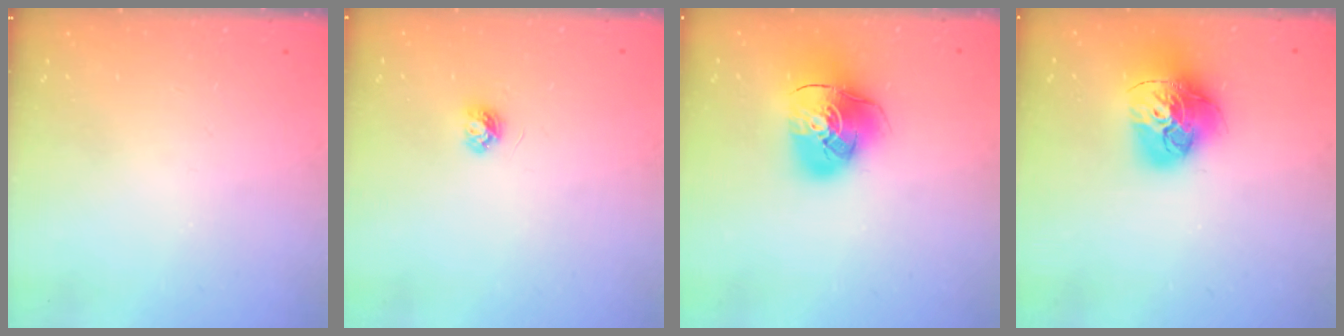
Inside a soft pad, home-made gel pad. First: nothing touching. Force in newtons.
{"total": 3.9, "press": 3.9, "slide": 0.4}
{"total": 12.8, "press": 12.6, "slide": 1.9}
{"total": 17.4, "press": 17.3, "slide": 1.8}